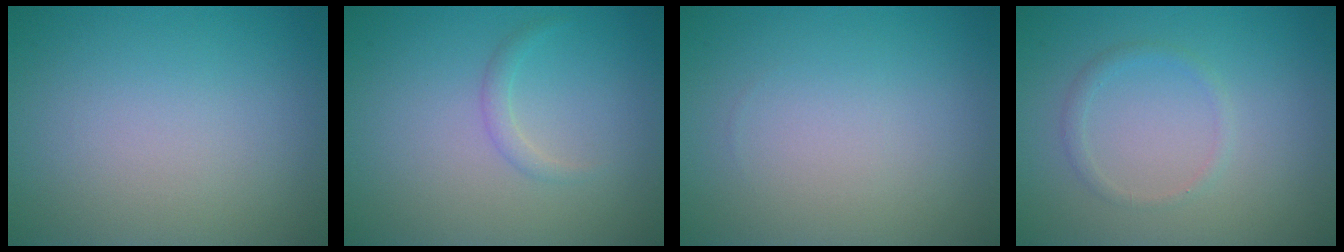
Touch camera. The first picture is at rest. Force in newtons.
{"total": 1.0, "press": 1.0, "slide": 0.1}
{"total": 0.0}
{"total": 1.1, "press": 1.1, "slide": 0.0}